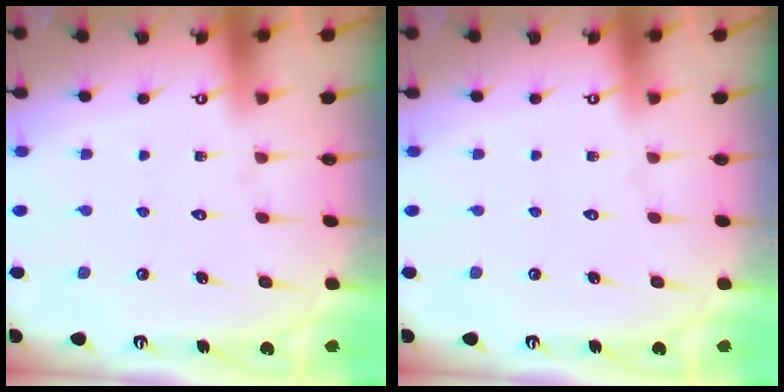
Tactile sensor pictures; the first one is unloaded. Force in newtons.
{"total": 0.0}